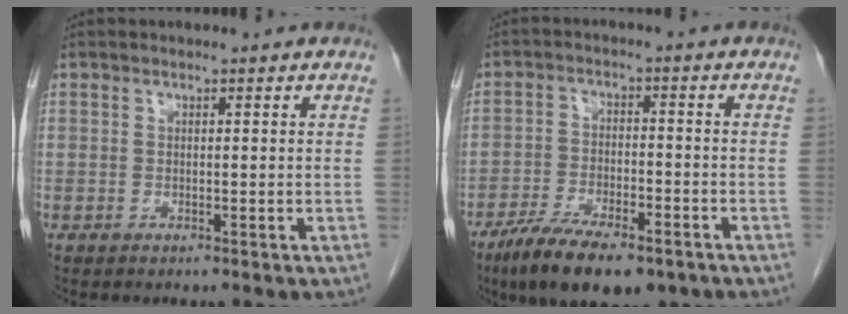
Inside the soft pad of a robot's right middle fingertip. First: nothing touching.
{"total": 12.5, "force": [-8.6, 4.0, 8.1], "torque": [-0.132, -0.015, -0.140]}